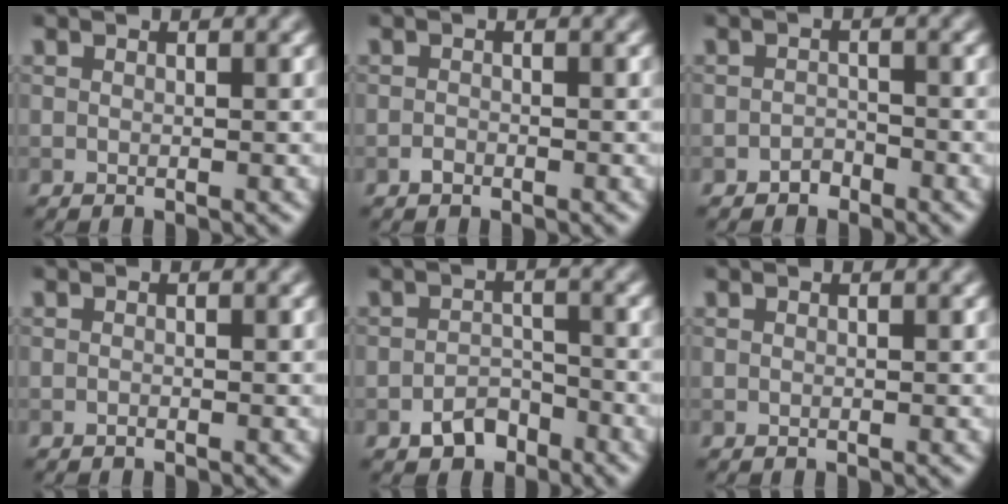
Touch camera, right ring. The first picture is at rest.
{"total": 0.7, "force": [-0.6, 0.3, 0.2], "torque": [-0.003, -0.003, -0.012]}
{"total": 1.3, "force": [-1.1, 0.7, 0.3], "torque": [0.000, 0.005, -0.019]}
{"total": 0.0}
{"total": 2.8, "force": [-2.0, 1.7, 1.2], "torque": [-0.015, 0.006, -0.035]}
{"total": 0.0}